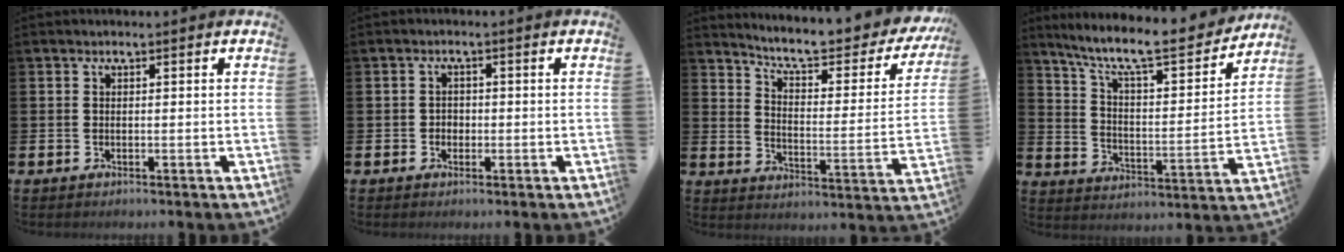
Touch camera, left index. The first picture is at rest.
{"total": 1.5, "force": [-0.3, 1.4, 0.4], "torque": [0.000, 0.002, -0.010]}
{"total": 7.0, "force": [6.2, 1.3, 3.1], "torque": [-0.076, -0.047, 0.097]}
{"total": 10.1, "force": [8.7, 1.8, 4.7], "torque": [-0.114, -0.060, 0.143]}